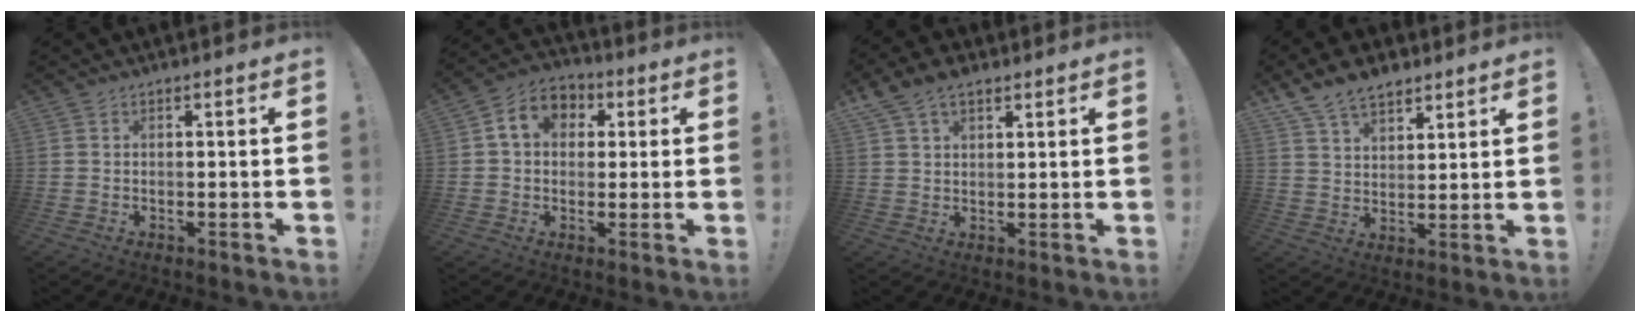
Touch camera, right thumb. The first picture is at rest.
{"total": 9.2, "force": [2.4, 7.3, 5.0], "torque": [-0.077, 0.006, 0.050]}
{"total": 6.6, "force": [4.3, 3.7, 3.4], "torque": [-0.063, -0.010, 0.085]}
{"total": 9.5, "force": [7.3, 5.0, 3.5], "torque": [-0.065, -0.036, 0.142]}